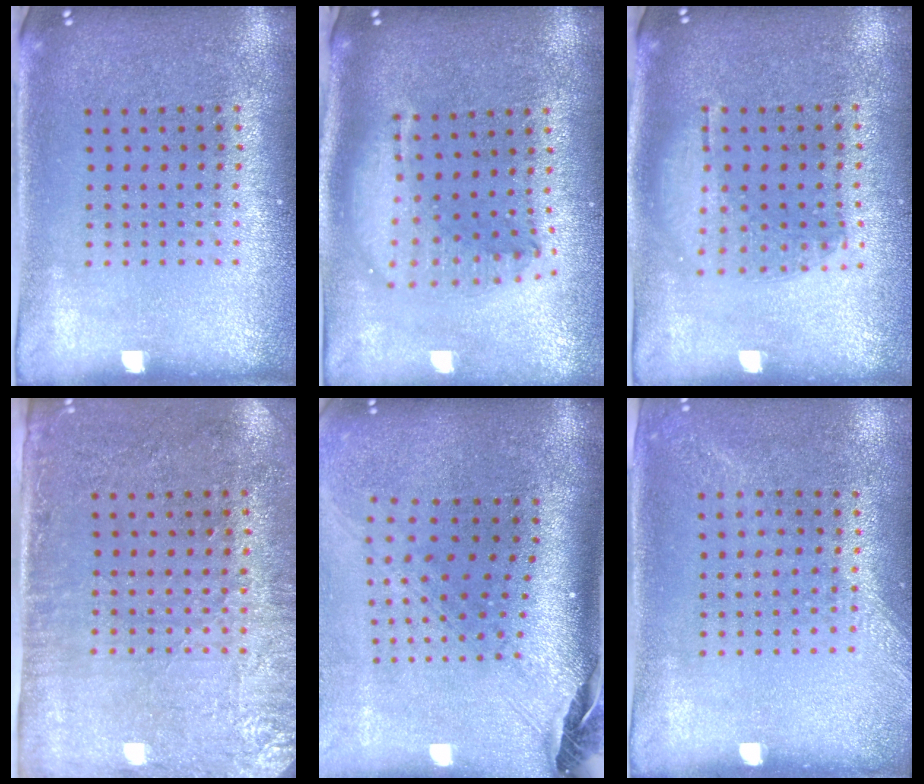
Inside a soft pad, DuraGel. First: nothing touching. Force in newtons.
{"total": 2.1, "press": 1.7, "slide": 1.3}
{"total": 1.2, "press": 1.1, "slide": 0.5}
{"total": 2.9, "press": 2.4, "slide": 1.6}
{"total": 2.9, "press": 2.1, "slide": 2.0}
{"total": 1.3, "press": 1.0, "slide": 0.8}